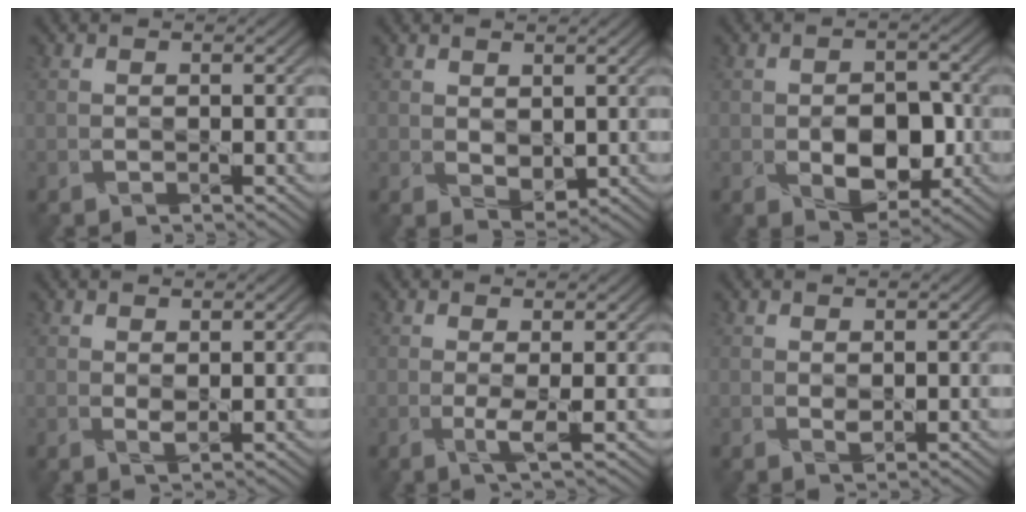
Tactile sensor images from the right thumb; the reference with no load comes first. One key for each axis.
{"total": 1.9, "fx": 0.9, "fy": 1.2, "fz": 1.2, "tx": -0.027, "ty": -0.006, "tz": 0.021}
{"total": 6.0, "fx": -1.5, "fy": 4.0, "fz": 4.2, "tx": -0.065, "ty": -0.011, "tz": -0.020}
{"total": 1.1, "fx": 0.7, "fy": 0.3, "fz": 0.8, "tx": -0.020, "ty": -0.003, "tz": 0.017}
{"total": 1.7, "fx": 0.1, "fy": -0.2, "fz": 1.6, "tx": -0.035, "ty": 0.001, "tz": -0.002}
{"total": 0.8, "fx": 0.5, "fy": 0.4, "fz": 0.6, "tx": -0.012, "ty": -0.003, "tz": 0.011}